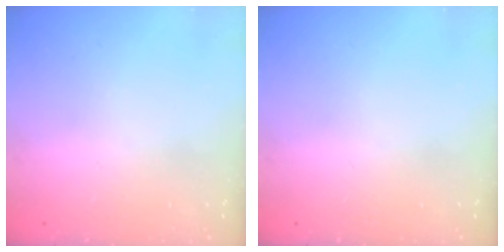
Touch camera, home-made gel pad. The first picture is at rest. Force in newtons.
{"total": 0.0}